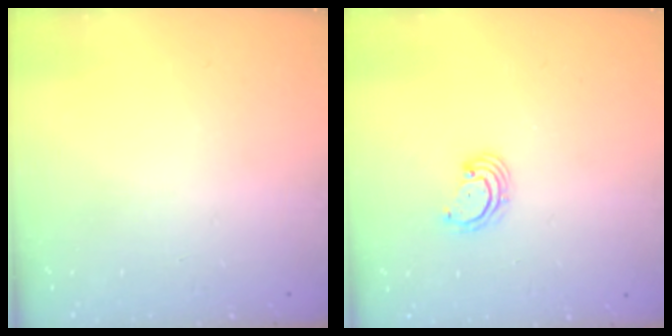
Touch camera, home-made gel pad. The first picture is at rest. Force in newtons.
{"total": 2.5, "press": 2.5, "slide": 0.3}